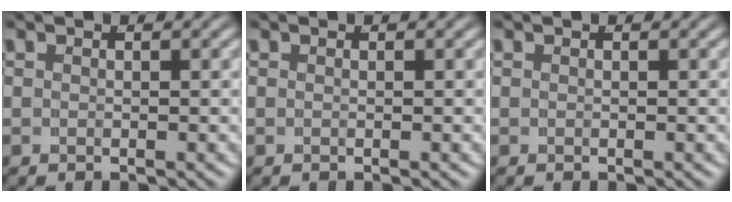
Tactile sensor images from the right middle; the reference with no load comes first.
{"total": 0.0}
{"total": 0.0}